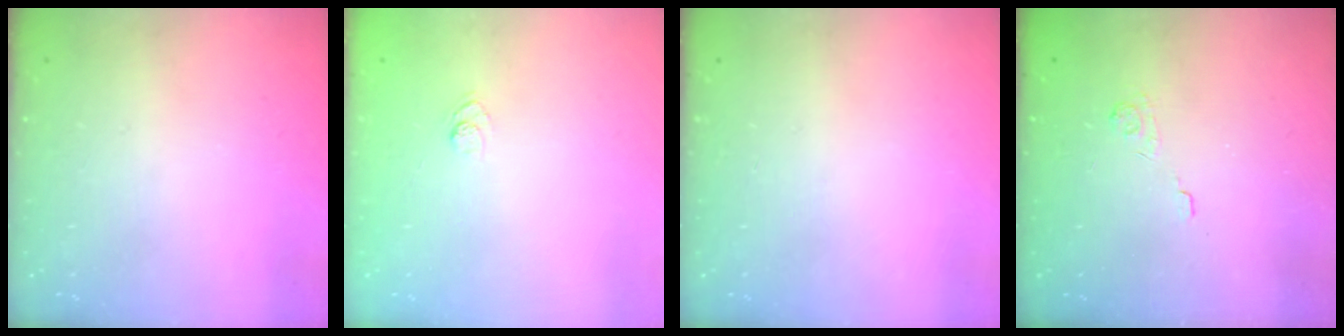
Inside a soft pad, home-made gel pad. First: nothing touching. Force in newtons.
{"total": 3.2, "press": 3.0, "slide": 1.0}
{"total": 0.0}
{"total": 2.1, "press": 1.5, "slide": 1.4}